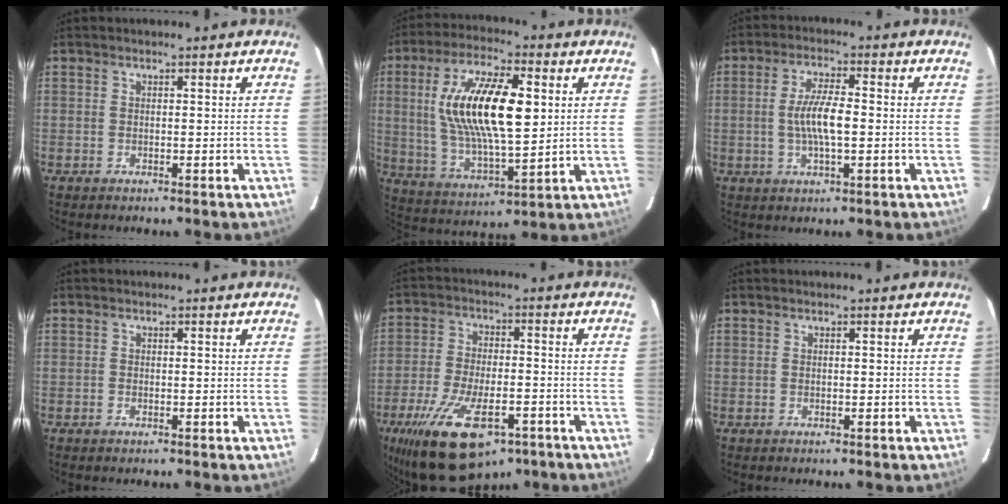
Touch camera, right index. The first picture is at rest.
{"total": 18.8, "force": [3.7, 7.0, 17.1], "torque": [-0.325, 0.008, 0.075]}
{"total": 6.8, "force": [-0.6, 1.7, 6.6], "torque": [-0.125, 0.002, -0.010]}
{"total": 0.0}
{"total": 19.7, "force": [-11.6, 8.6, 13.4], "torque": [-0.274, -0.038, -0.189]}
{"total": 0.0}